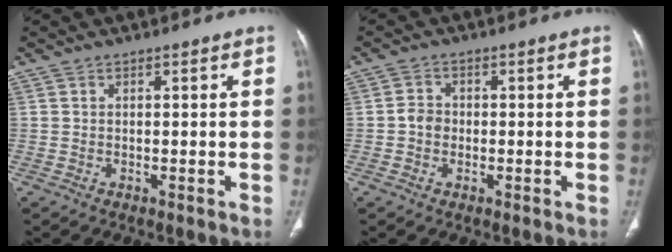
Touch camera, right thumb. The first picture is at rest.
{"total": 2.8, "force": [-0.4, 2.3, 1.4], "torque": [-0.014, 0.008, -0.014]}